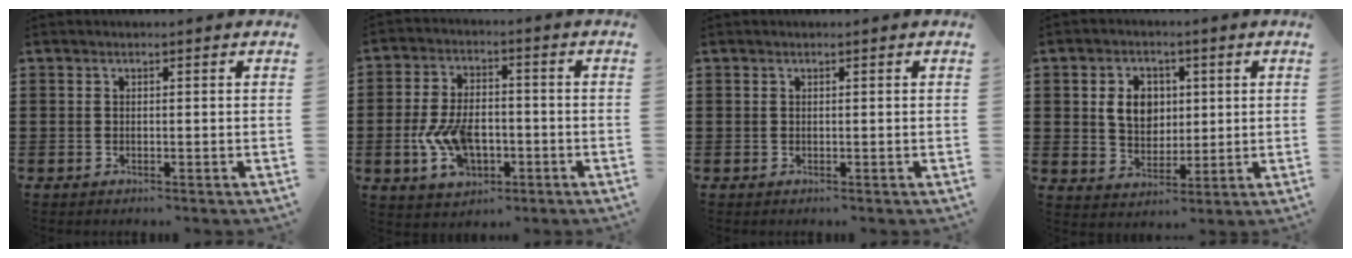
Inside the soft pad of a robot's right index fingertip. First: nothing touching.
{"total": 8.5, "force": [-2.4, 5.2, 6.3], "torque": [-0.150, 0.003, -0.047]}
{"total": 0.0}
{"total": 6.4, "force": [1.2, 5.0, 3.8], "torque": [-0.083, 0.014, 0.018]}